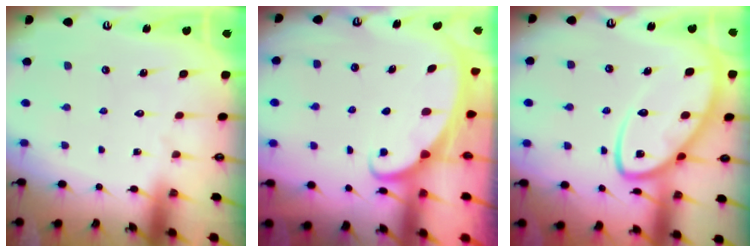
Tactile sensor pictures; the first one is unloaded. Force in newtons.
{"total": 1.9, "press": 1.9, "slide": 0.3}
{"total": 12.9, "press": 12.8, "slide": 1.3}